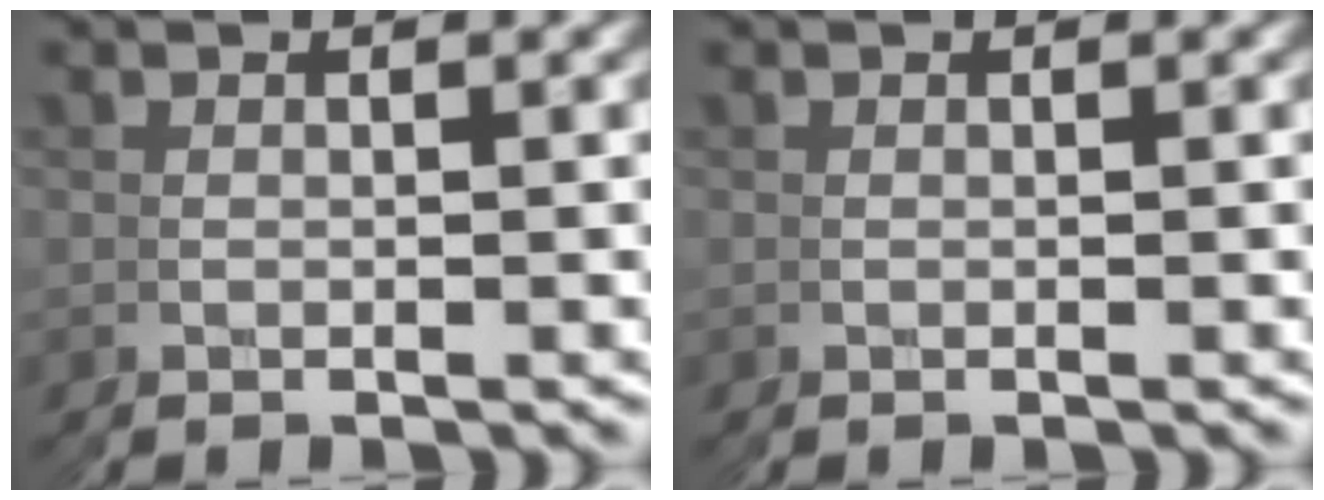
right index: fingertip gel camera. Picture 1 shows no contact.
{"total": 0.0}